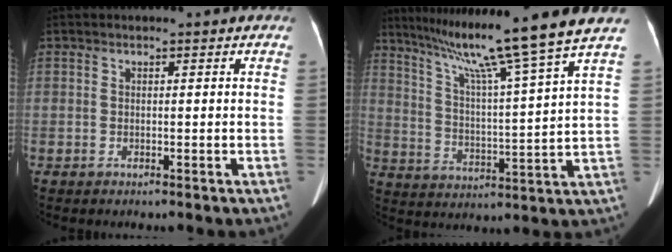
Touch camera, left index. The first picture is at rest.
{"total": 16.3, "force": [12.9, -3.0, 9.5], "torque": [-0.153, -0.019, 0.197]}